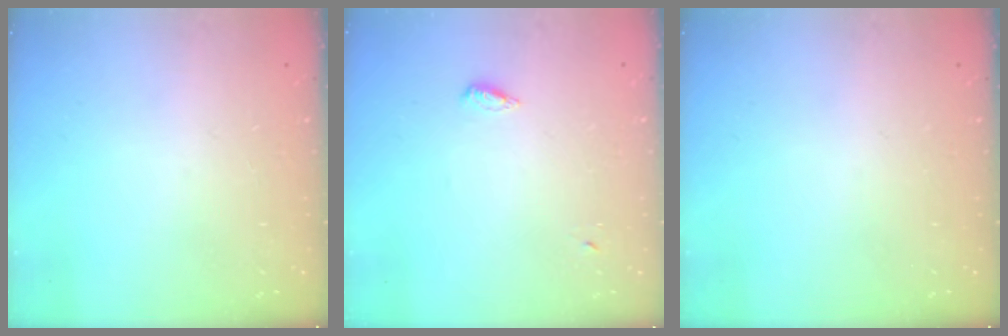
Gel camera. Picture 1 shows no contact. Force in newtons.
{"total": 3.1, "press": 3.0, "slide": 0.7}
{"total": 0.0}